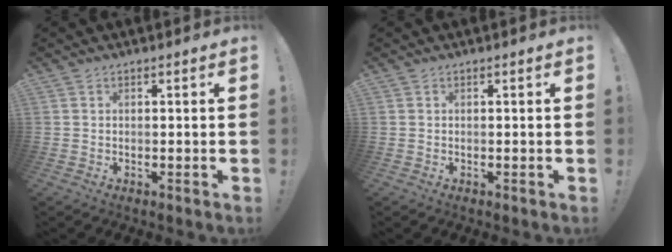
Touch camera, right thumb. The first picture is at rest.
{"total": 0.0}